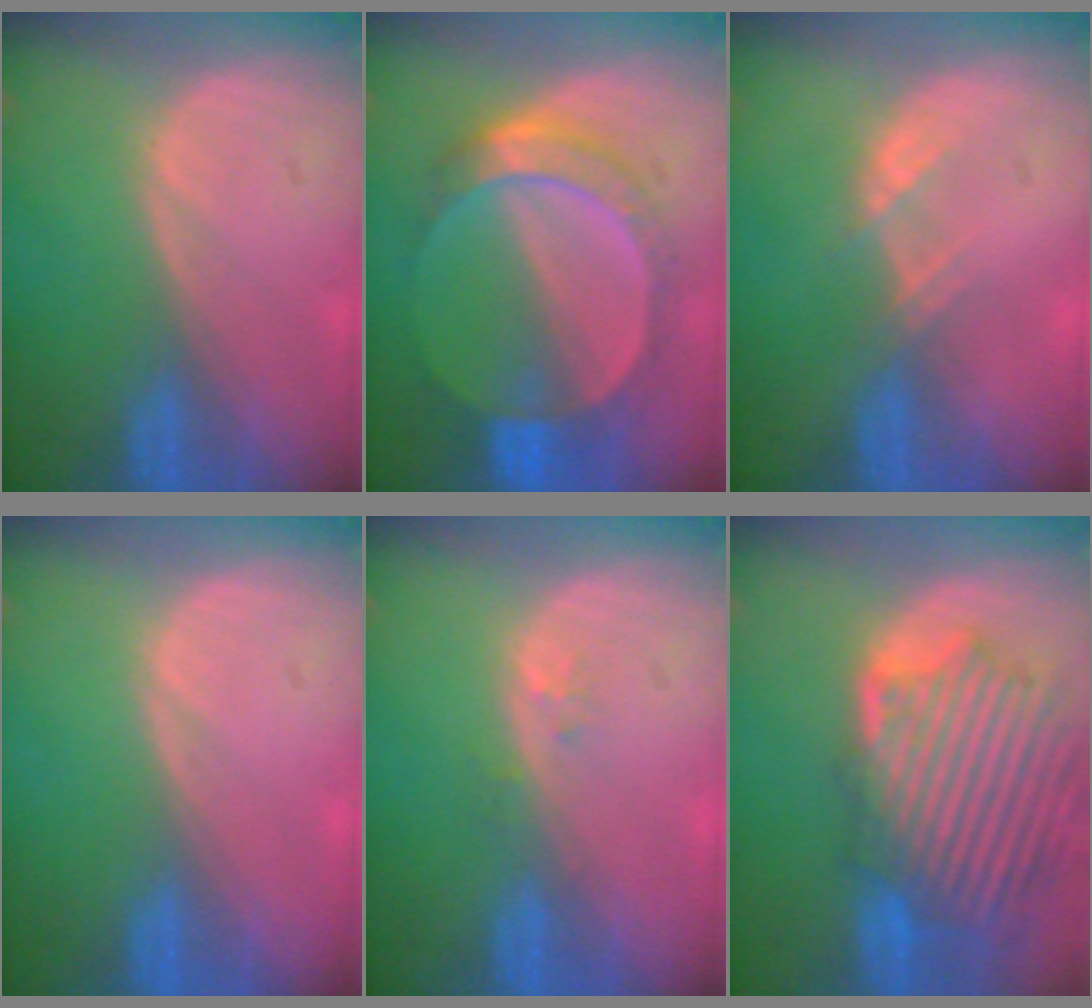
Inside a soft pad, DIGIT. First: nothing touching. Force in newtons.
{"total": 7.1, "press": 7.0, "slide": 0.5}
{"total": 1.9, "press": 1.9, "slide": 0.3}
{"total": 0.0}
{"total": 0.9, "press": 0.9, "slide": 0.2}
{"total": 12.5, "press": 11.5, "slide": 5.0}